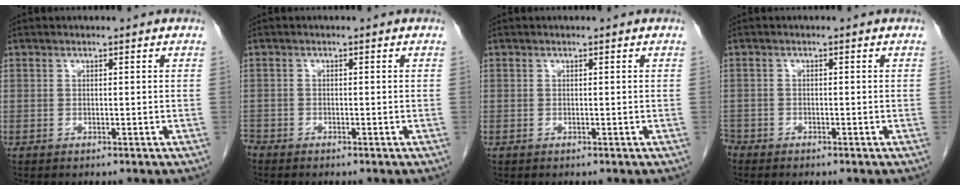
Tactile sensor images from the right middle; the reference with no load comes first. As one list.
[{"total": 1.5, "force": [-1.5, 0.4, 0.1], "torque": [-0.002, -0.003, -0.026]}, {"total": 0.0}, {"total": 2.1, "force": [-1.9, 0.8, 0.1], "torque": [-0.003, -0.001, -0.035]}]